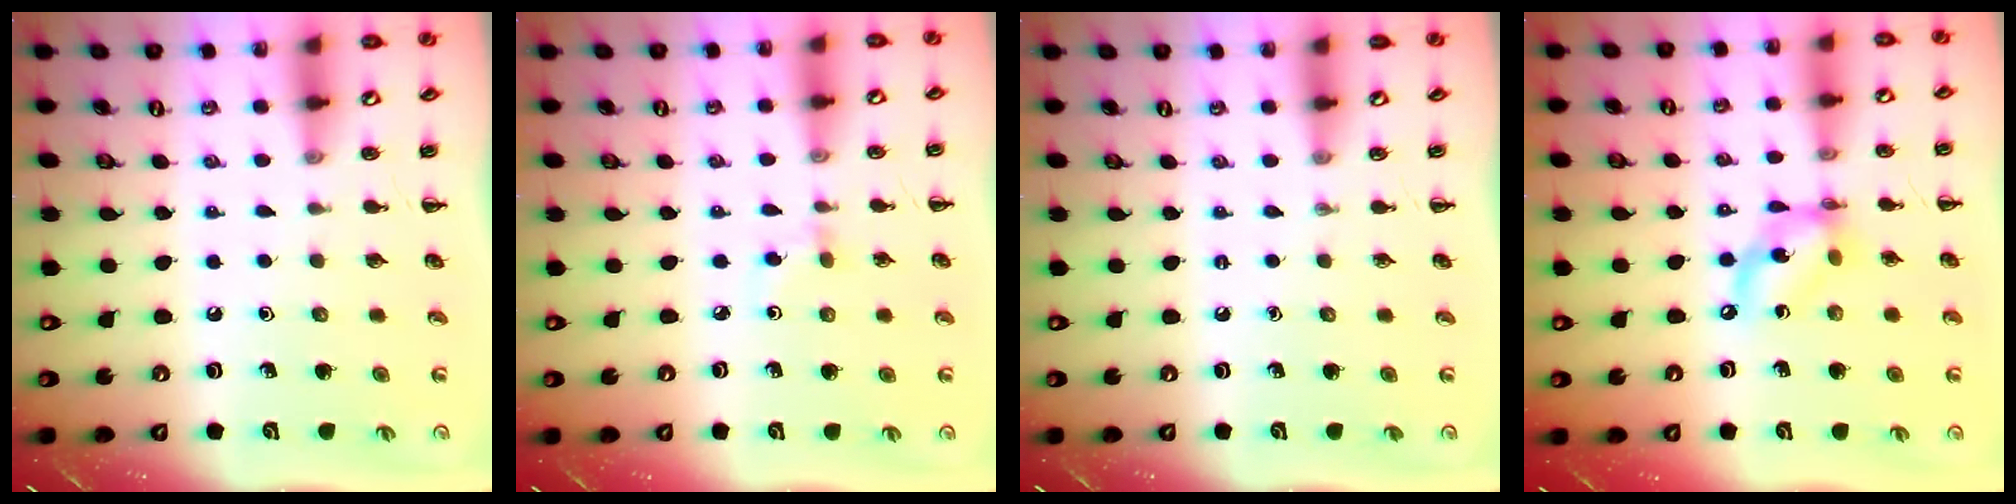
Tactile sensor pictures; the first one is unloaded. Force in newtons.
{"total": 2.6, "press": 2.4, "slide": 1.1}
{"total": 0.0}
{"total": 10.3, "press": 10.0, "slide": 2.5}